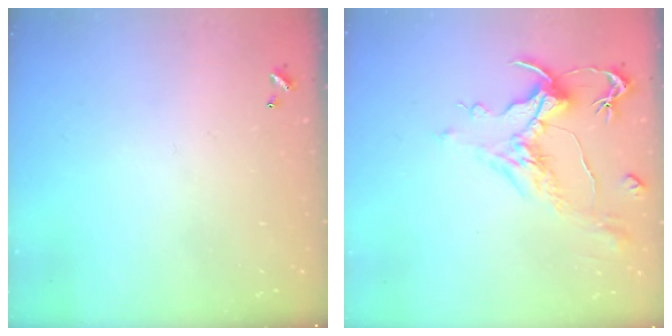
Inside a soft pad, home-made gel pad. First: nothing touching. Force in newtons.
{"total": 1.6, "press": 0.7, "slide": 1.4}